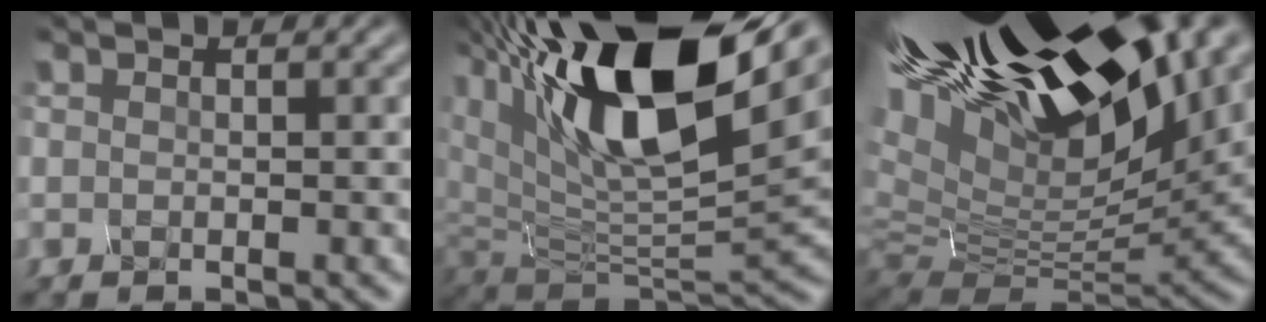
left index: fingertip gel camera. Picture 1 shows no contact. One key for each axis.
{"total": 15.0, "fx": 8.8, "fy": 6.3, "fz": 10.4, "tx": -0.222, "ty": 0.030, "tz": 0.166}
{"total": 16.4, "fx": 10.6, "fy": 5.9, "fz": 11.1, "tx": -0.233, "ty": 0.040, "tz": 0.197}